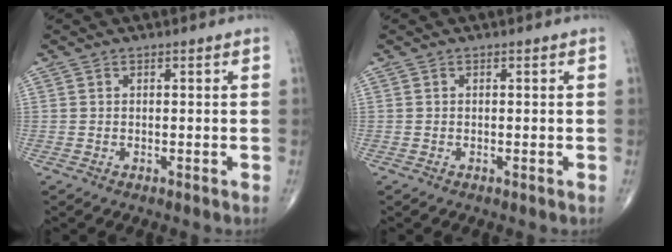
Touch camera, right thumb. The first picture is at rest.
{"total": 0.0}